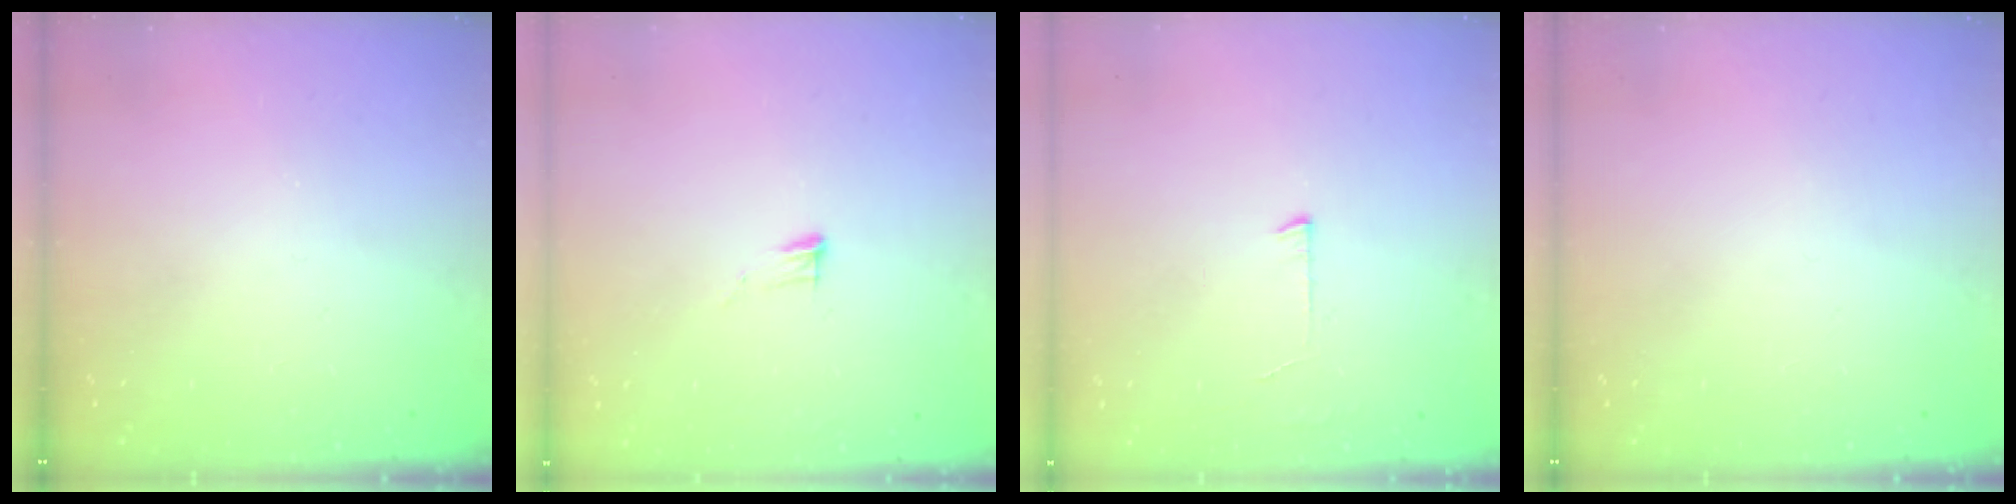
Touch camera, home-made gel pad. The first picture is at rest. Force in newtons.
{"total": 5.2, "press": 5.1, "slide": 1.0}
{"total": 3.0, "press": 3.0, "slide": 0.3}
{"total": 0.0}